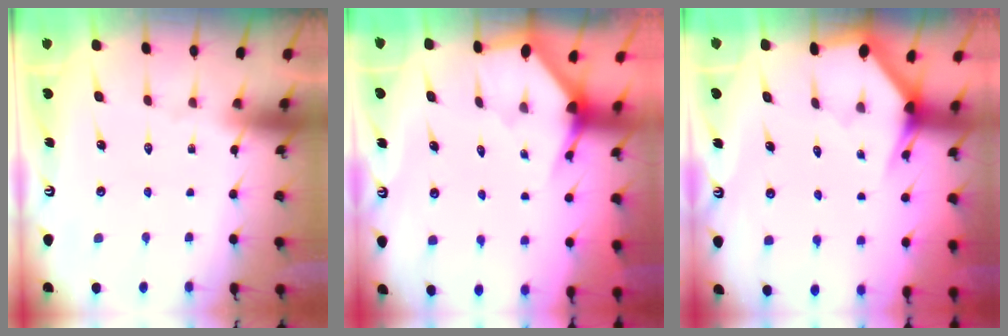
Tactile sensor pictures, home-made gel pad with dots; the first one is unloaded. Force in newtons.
{"total": 2.4, "press": 2.4, "slide": 0.2}
{"total": 3.0, "press": 3.0, "slide": 0.1}